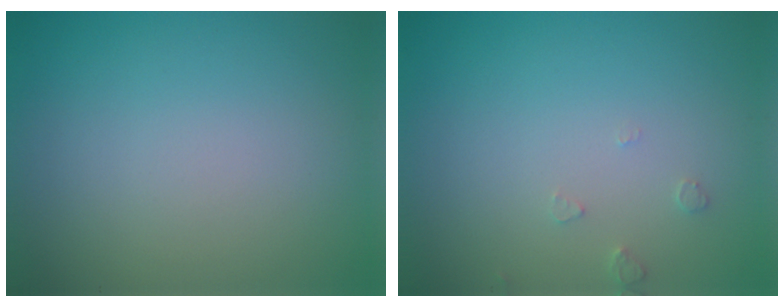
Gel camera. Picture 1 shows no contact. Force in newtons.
{"total": 0.9, "press": 0.9, "slide": 0.2}